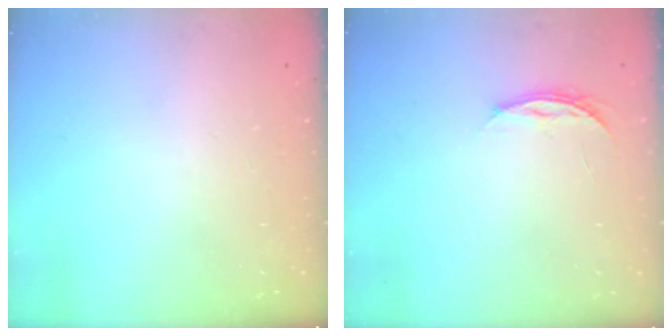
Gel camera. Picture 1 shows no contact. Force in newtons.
{"total": 3.8, "press": 3.8, "slide": 0.5}